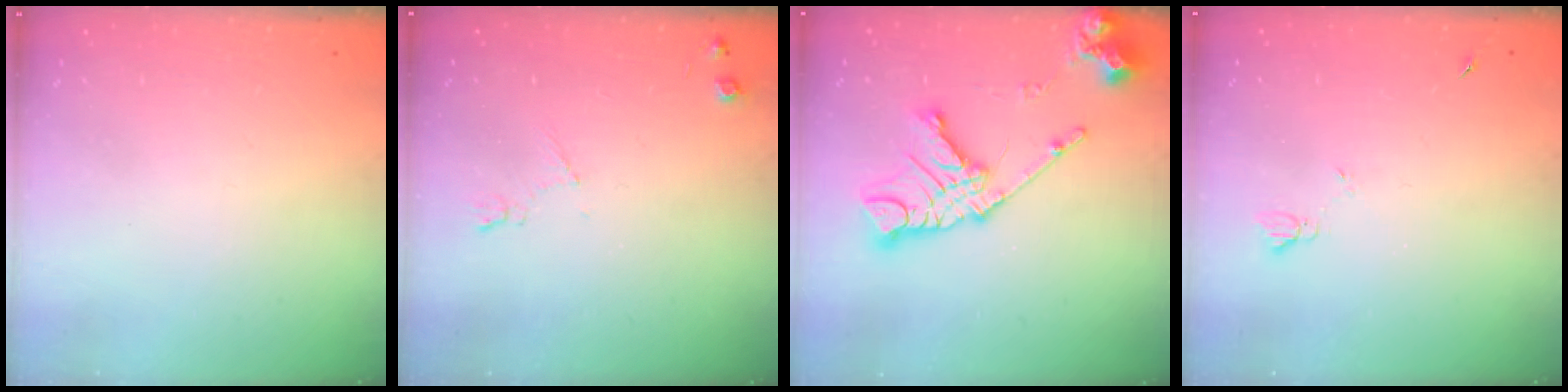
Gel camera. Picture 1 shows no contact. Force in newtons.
{"total": 5.3, "press": 5.2, "slide": 1.1}
{"total": 17.1, "press": 17.0, "slide": 1.8}
{"total": 3.2, "press": 3.1, "slide": 0.5}